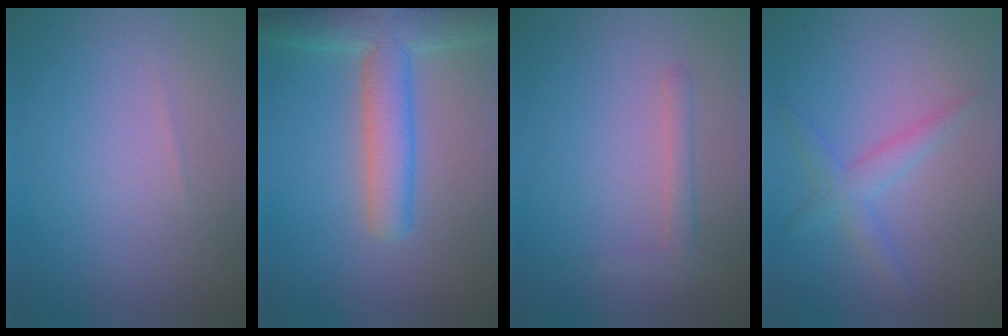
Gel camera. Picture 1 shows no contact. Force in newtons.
{"total": 5.6, "press": 5.5, "slide": 0.4}
{"total": 0.9, "press": 0.9, "slide": 0.1}
{"total": 2.2, "press": 2.2, "slide": 0.1}